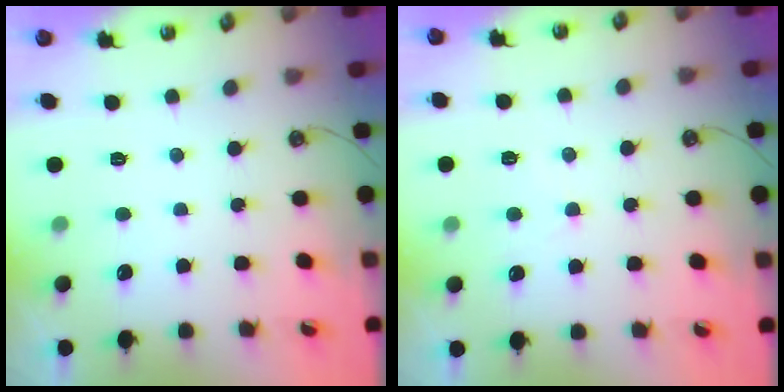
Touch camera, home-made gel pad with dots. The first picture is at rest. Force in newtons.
{"total": 2.2, "press": 2.1, "slide": 0.4}